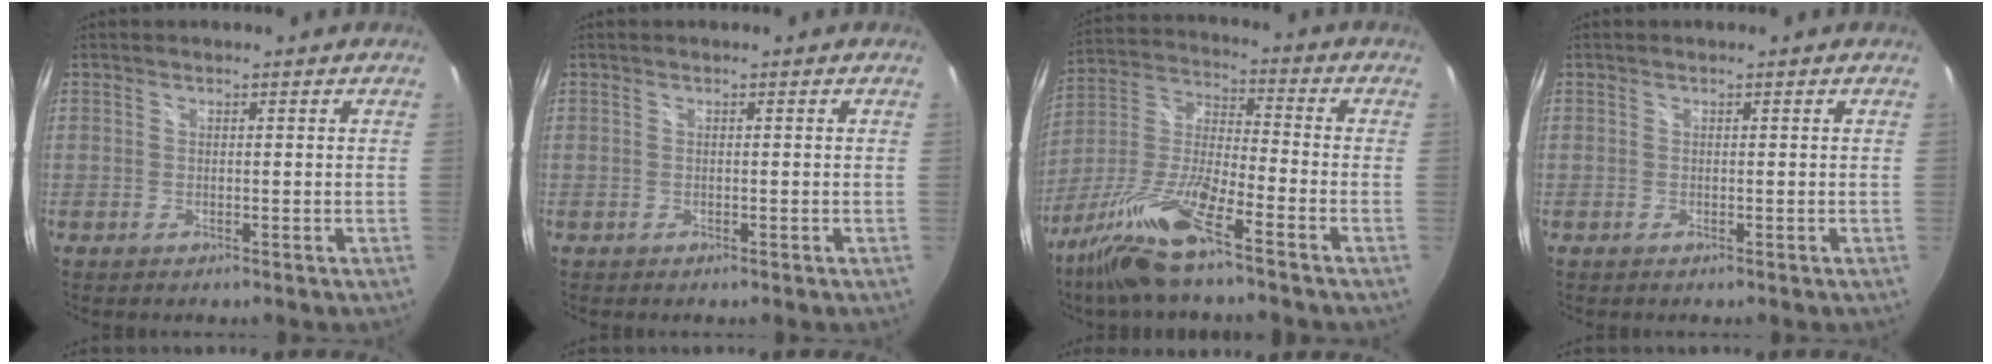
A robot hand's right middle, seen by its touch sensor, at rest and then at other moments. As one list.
[{"total": 0.0}, {"total": 14.2, "force": [-9.9, 1.5, 10.0], "torque": [-0.217, -0.010, -0.200]}, {"total": 0.0}]